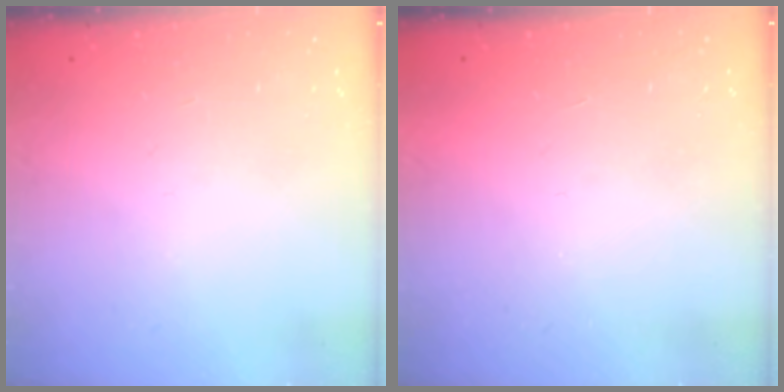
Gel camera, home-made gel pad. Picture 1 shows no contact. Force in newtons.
{"total": 1.6, "press": 1.6, "slide": 0.1}